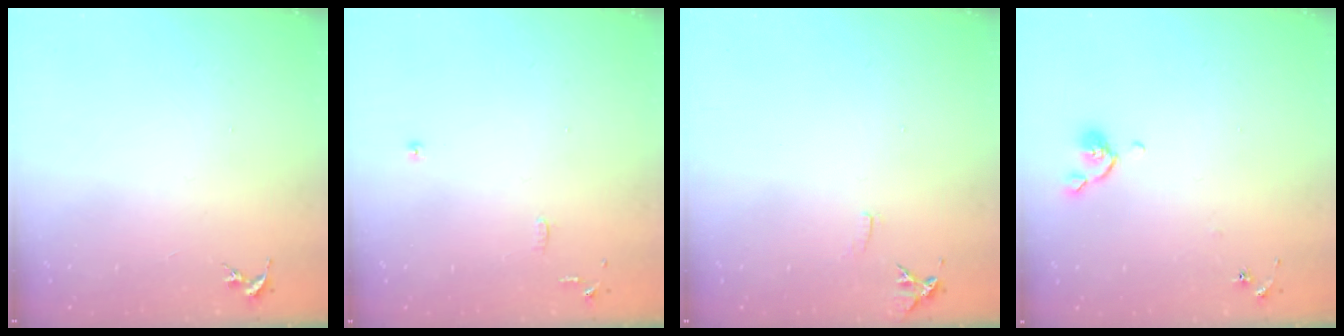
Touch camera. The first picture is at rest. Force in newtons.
{"total": 7.3, "press": 7.3, "slide": 0.6}
{"total": 7.0, "press": 7.0, "slide": 0.8}
{"total": 5.3, "press": 5.1, "slide": 1.1}